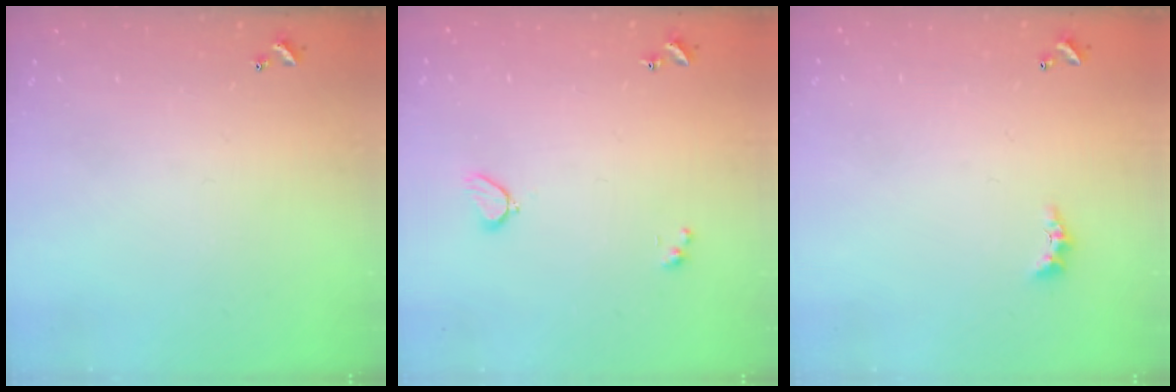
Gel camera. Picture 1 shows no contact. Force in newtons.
{"total": 2.0, "press": 1.9, "slide": 0.6}
{"total": 2.2, "press": 2.2, "slide": 0.6}